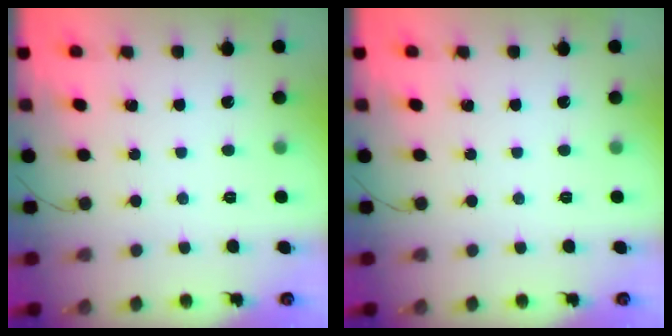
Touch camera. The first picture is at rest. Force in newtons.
{"total": 0.0}